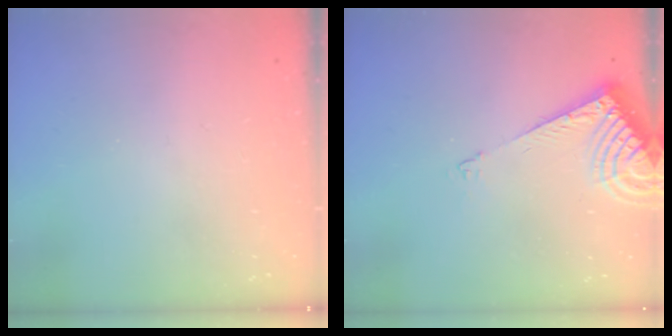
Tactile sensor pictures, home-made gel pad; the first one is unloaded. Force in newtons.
{"total": 8.8, "press": 8.8, "slide": 1.0}